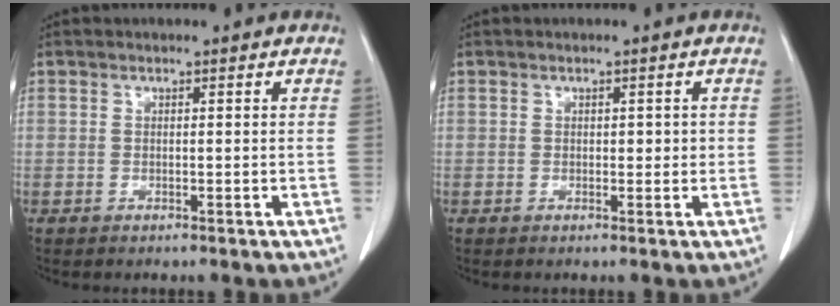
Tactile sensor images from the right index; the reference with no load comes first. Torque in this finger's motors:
{"motor_torque": [0.07, 0.13, 0.02, 0.01]}